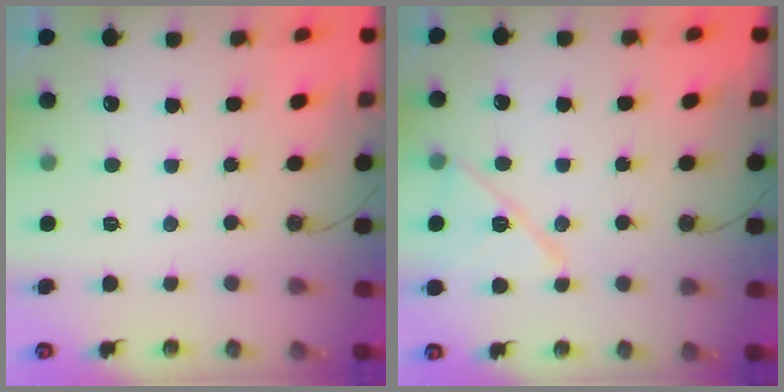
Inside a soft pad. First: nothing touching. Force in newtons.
{"total": 12.3, "press": 12.2, "slide": 1.3}